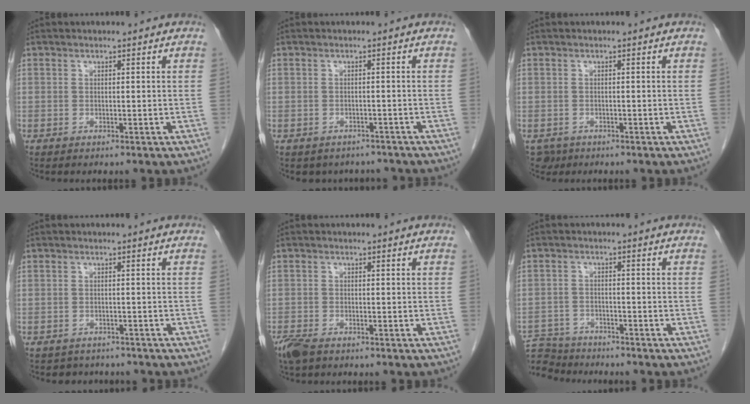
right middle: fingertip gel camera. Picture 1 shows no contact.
{"total": 5.1, "force": [-4.4, 2.6, 0.2], "torque": [0.003, 0.008, -0.051]}
{"total": 2.0, "force": [-1.3, 1.5, 0.3], "torque": [-0.006, 0.003, -0.018]}
{"total": 4.0, "force": [-3.6, 1.8, 0.2], "torque": [-0.007, 0.004, -0.046]}
{"total": 4.1, "force": [-3.1, 1.4, 2.2], "torque": [-0.050, -0.010, -0.055]}
{"total": 8.9, "force": [-8.6, 2.3, 1.0], "torque": [-0.026, 0.005, -0.149]}